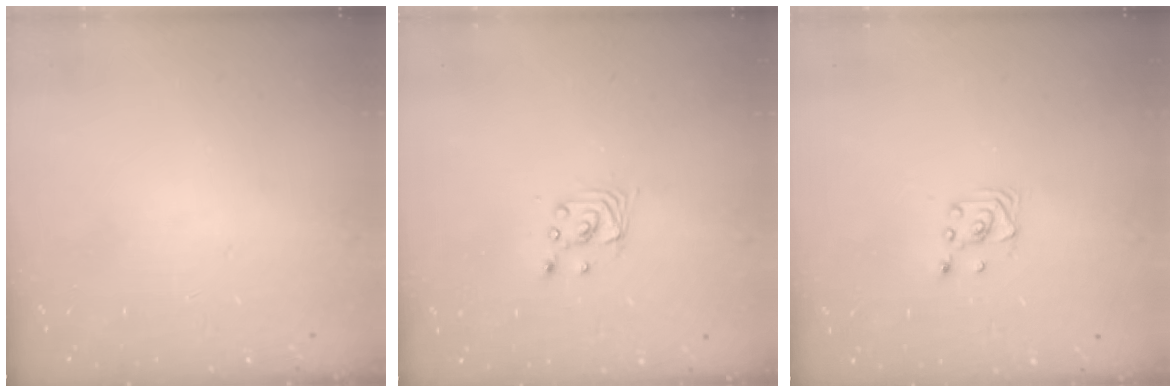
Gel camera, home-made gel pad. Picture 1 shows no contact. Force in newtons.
{"total": 2.8, "press": 2.8, "slide": 0.1}
{"total": 2.6, "press": 2.6, "slide": 0.3}